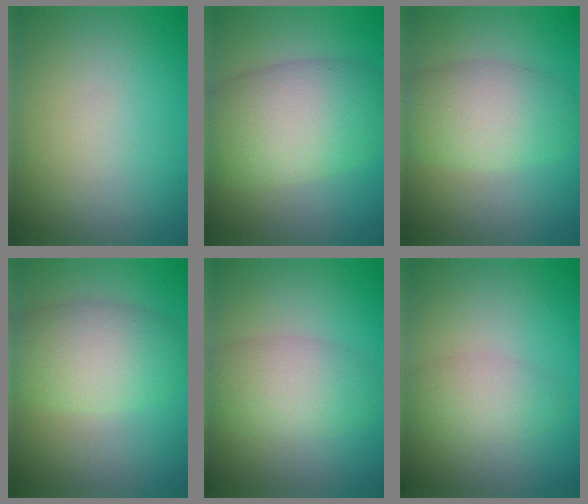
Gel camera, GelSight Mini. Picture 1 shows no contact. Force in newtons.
{"total": 8.9, "press": 8.9, "slide": 0.5}
{"total": 5.5, "press": 5.5, "slide": 0.2}
{"total": 5.8, "press": 5.8, "slide": 0.1}
{"total": 4.5, "press": 4.5, "slide": 0.2}
{"total": 2.7, "press": 2.7, "slide": 0.1}